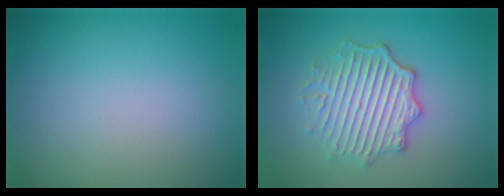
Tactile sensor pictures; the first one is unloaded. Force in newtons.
{"total": 5.0, "press": 4.2, "slide": 2.8}